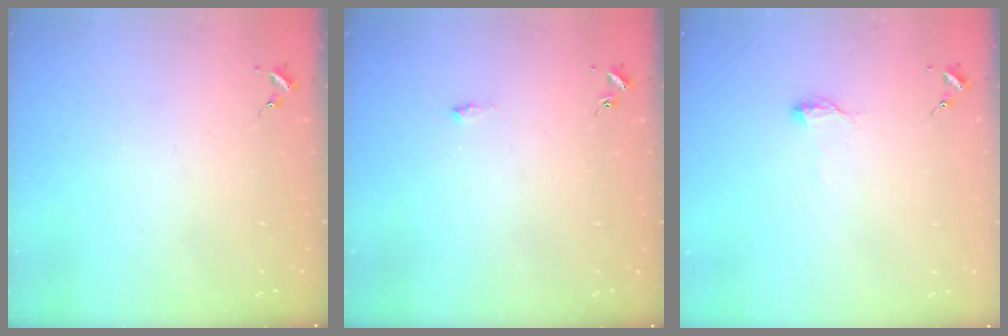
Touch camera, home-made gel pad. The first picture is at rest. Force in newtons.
{"total": 4.3, "press": 4.3, "slide": 0.7}
{"total": 6.8, "press": 6.8, "slide": 0.8}